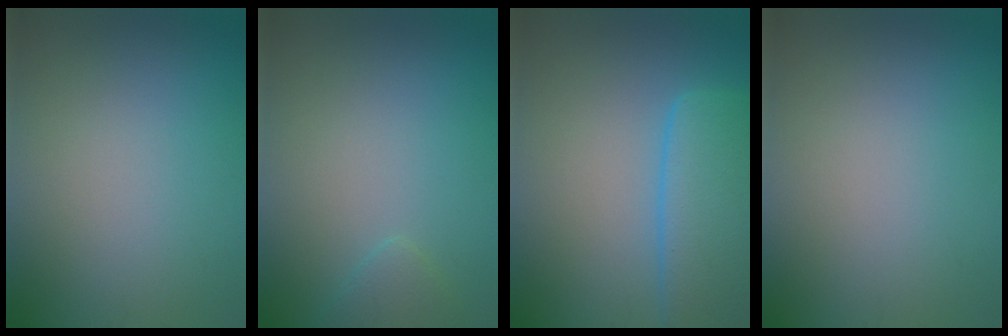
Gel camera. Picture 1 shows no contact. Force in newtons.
{"total": 1.4, "press": 1.4, "slide": 0.2}
{"total": 8.5, "press": 8.5, "slide": 0.7}
{"total": 0.0}